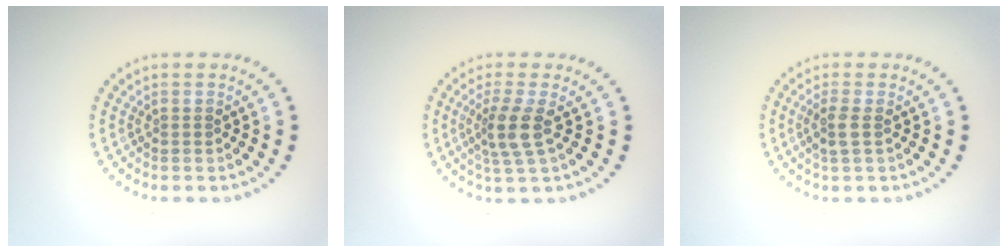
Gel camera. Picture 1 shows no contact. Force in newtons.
{"total": 2.9, "press": 2.3, "slide": 1.7}
{"total": 1.6, "press": 1.5, "slide": 0.6}